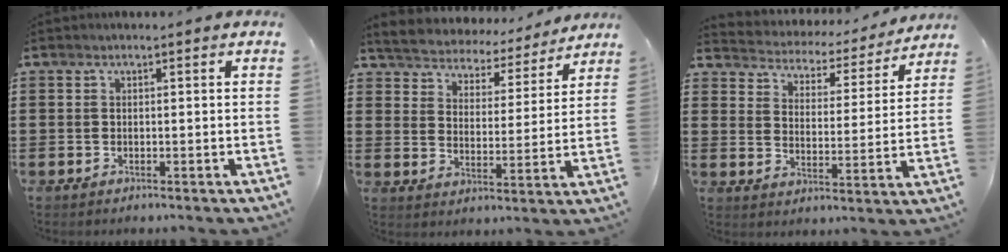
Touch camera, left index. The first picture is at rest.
{"total": 4.0, "force": [3.9, 0.3, -0.6], "torque": [-0.015, -0.035, 0.061]}
{"total": 3.1, "force": [3.1, 0.5, -0.1], "torque": [-0.022, -0.030, 0.043]}